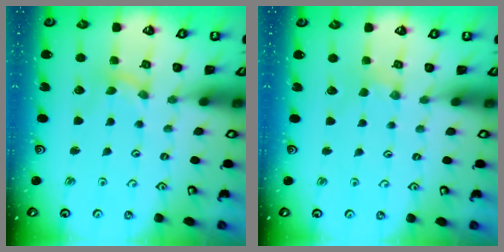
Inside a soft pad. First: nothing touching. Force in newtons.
{"total": 0.0}